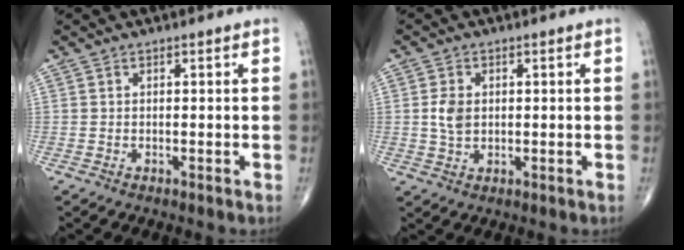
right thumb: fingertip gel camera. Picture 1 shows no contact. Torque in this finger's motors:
{"motor_torque": [-0.08, 0.07, 0.24, -0.12, 0.01]}